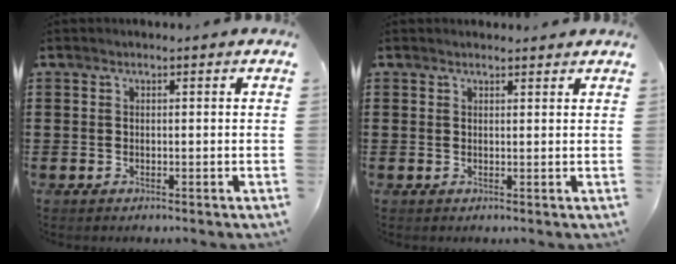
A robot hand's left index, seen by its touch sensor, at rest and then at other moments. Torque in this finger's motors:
{"motor_torque": [0.02, 0.05, -0.18, -0.05]}